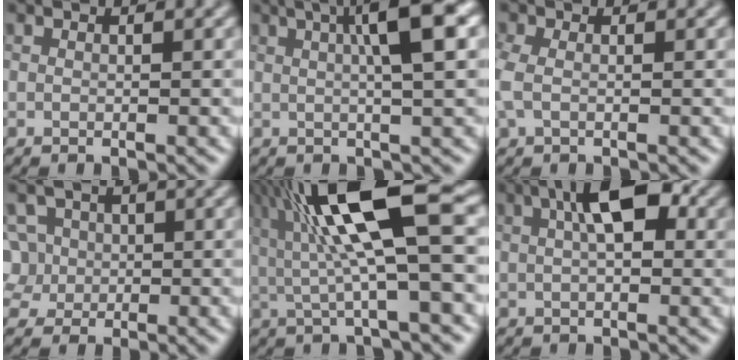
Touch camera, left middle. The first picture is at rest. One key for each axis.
{"total": 6.4, "fx": 1.5, "fy": 0.9, "fz": 6.2, "tx": -0.081, "ty": 0.025, "tz": 0.034}
{"total": 1.2, "fx": -0.8, "fy": 0.4, "fz": 0.8, "tx": -0.050, "ty": 0.008, "tz": -0.003}
{"total": 3.6, "fx": 0.6, "fy": 3.4, "fz": 1.0, "tx": -0.040, "ty": 0.024, "tz": 0.020}
{"total": 10.3, "fx": 1.9, "fy": 2.0, "fz": 9.9, "tx": -0.197, "ty": 0.020, "tz": 0.052}
{"total": 5.1, "fx": 1.2, "fy": 1.7, "fz": 4.6, "tx": -0.083, "ty": 0.020, "tz": 0.026}